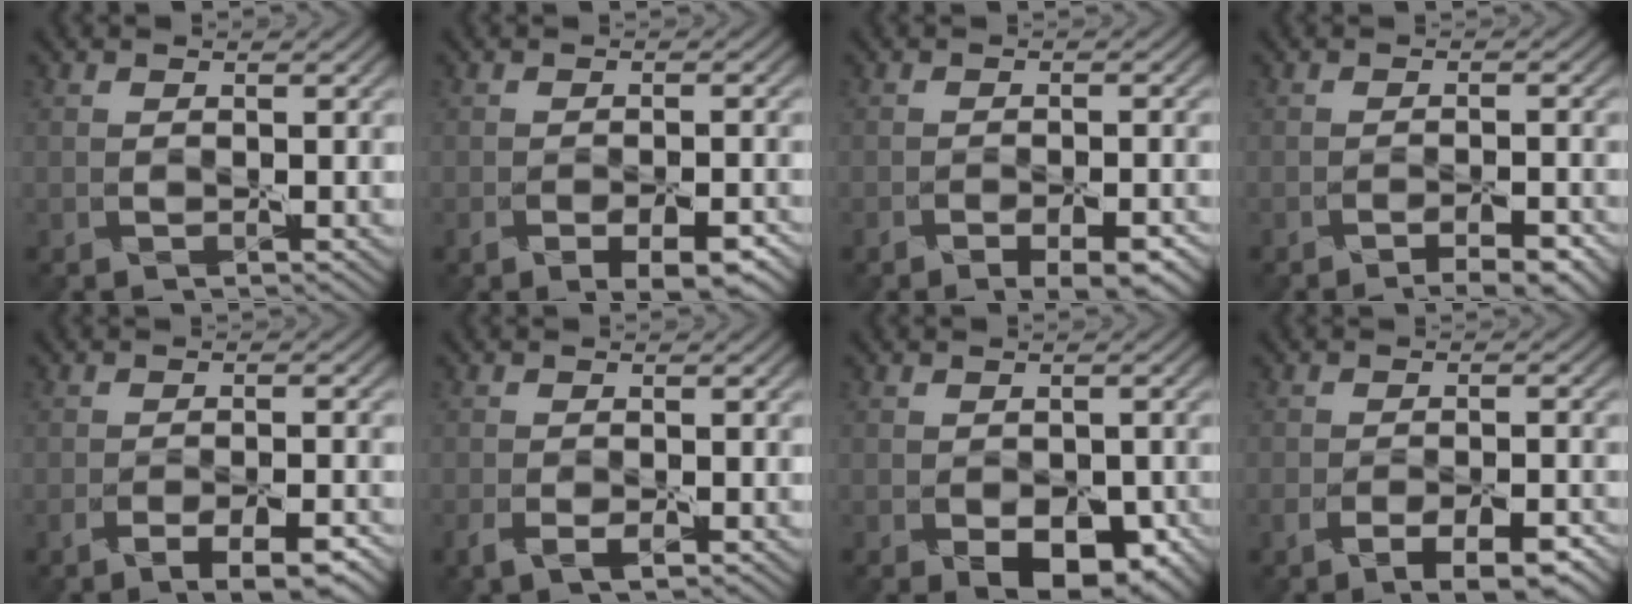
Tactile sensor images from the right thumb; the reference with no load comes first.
{"total": 4.8, "force": [-2.9, 1.7, 3.4], "torque": [-0.043, -0.005, -0.036]}
{"total": 4.4, "force": [-3.1, 1.1, 2.9], "torque": [-0.030, 0.001, -0.043]}
{"total": 3.8, "force": [-3.0, 0.3, 2.2], "torque": [-0.022, 0.004, -0.042]}
{"total": 4.7, "force": [-3.3, 1.0, 3.3], "torque": [-0.039, 0.002, -0.047]}
{"total": 2.2, "force": [-1.3, 0.8, 1.6], "torque": [-0.028, 0.000, -0.024]}
{"total": 5.8, "force": [-2.8, 3.2, 3.9], "torque": [-0.056, -0.014, -0.028]}
{"total": 5.4, "force": [-3.6, 1.6, 3.8], "torque": [-0.047, 0.001, -0.052]}